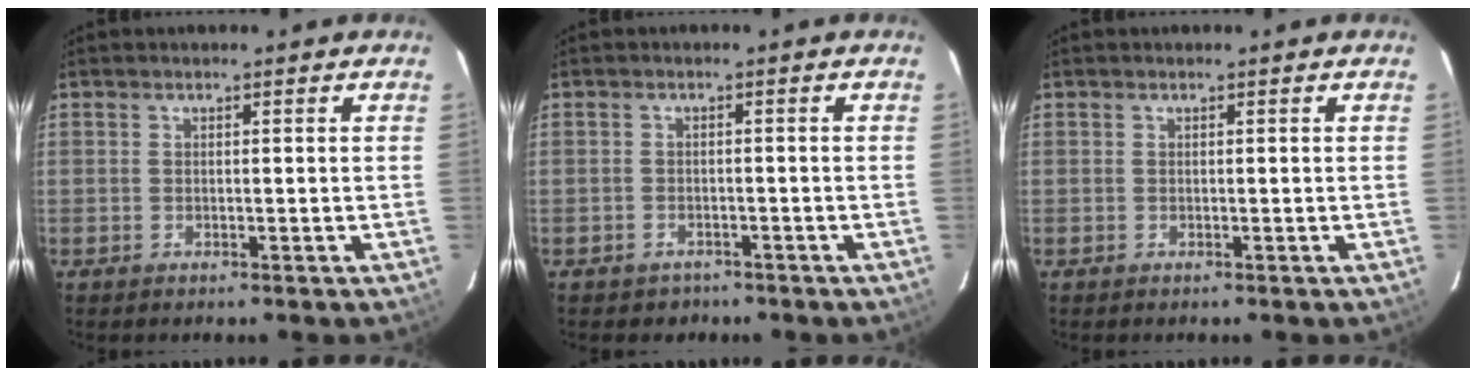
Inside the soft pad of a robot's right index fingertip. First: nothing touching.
{"total": 3.2, "force": [-2.2, 2.3, 0.2], "torque": [-0.013, 0.004, -0.028]}
{"total": 0.0}